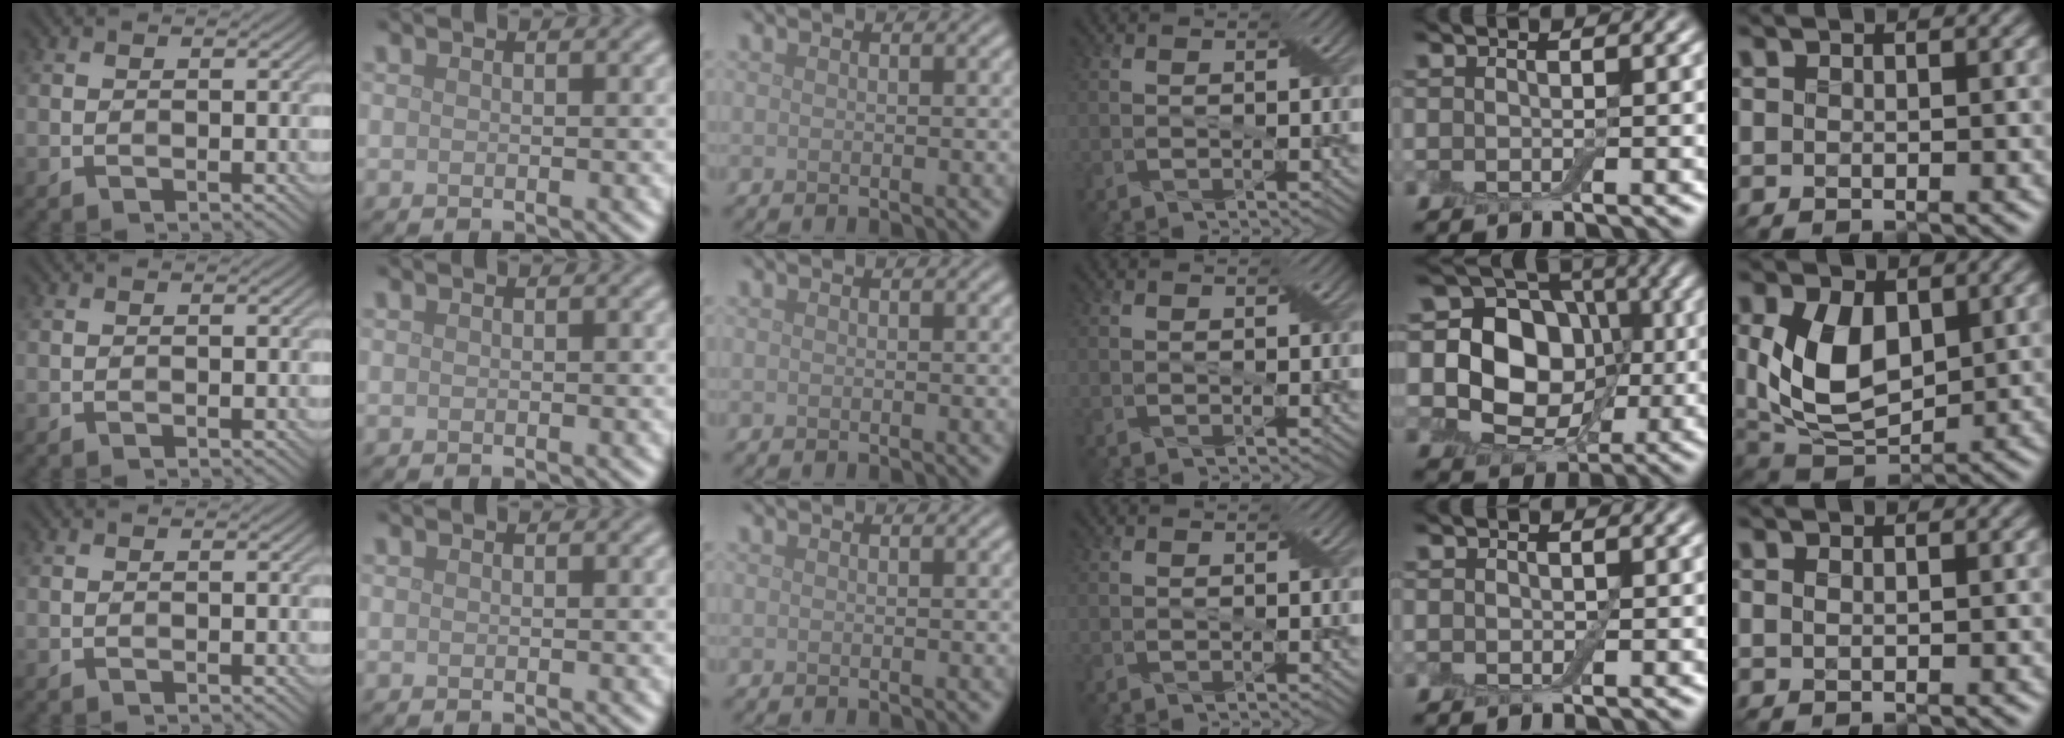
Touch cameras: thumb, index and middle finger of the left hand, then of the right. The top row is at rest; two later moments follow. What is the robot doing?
{"motion": "extract", "object": "drawer"}